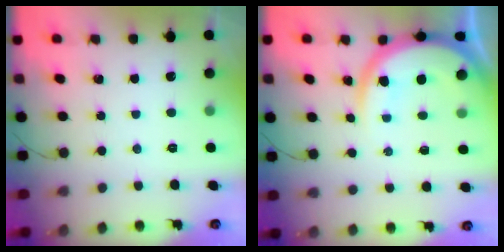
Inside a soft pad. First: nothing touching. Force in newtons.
{"total": 11.3, "press": 11.3, "slide": 1.2}